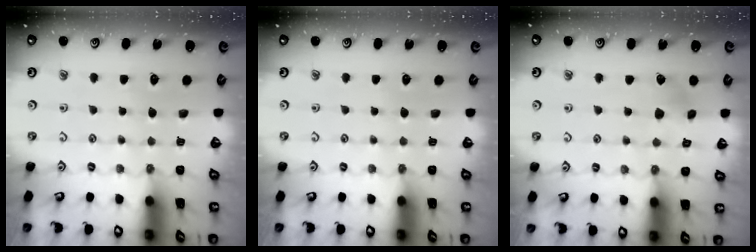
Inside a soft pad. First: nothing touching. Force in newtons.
{"total": 0.0}
{"total": 5.0, "press": 4.9, "slide": 0.7}